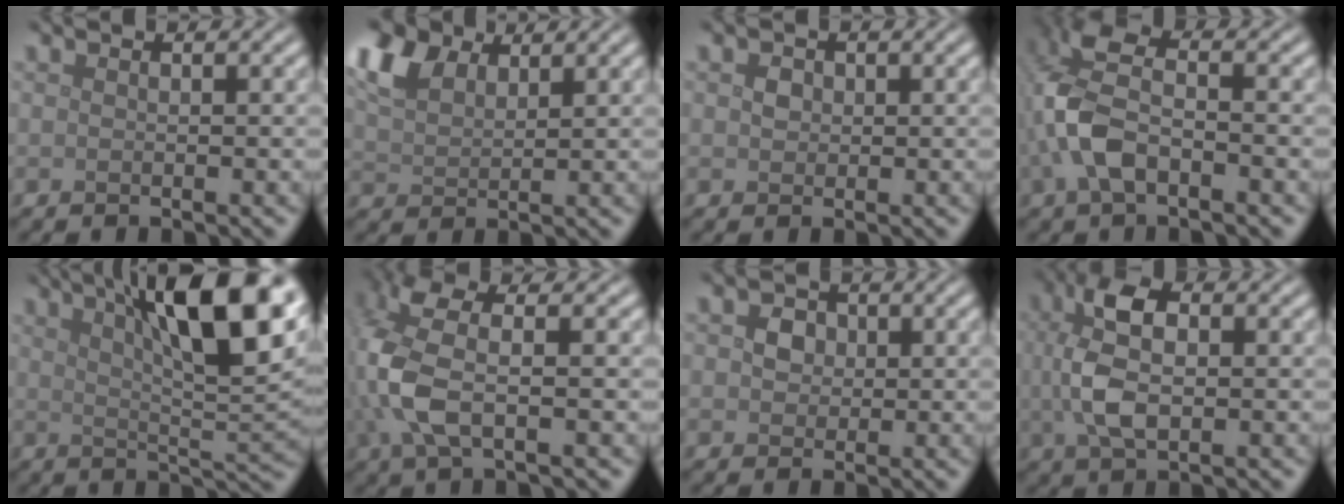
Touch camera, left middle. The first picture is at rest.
{"total": 7.1, "force": [4.5, 3.8, 4.0], "torque": [-0.113, 0.023, 0.080]}
{"total": 1.0, "force": [0.1, 1.0, 0.3], "torque": [-0.006, -0.002, 0.000]}
{"total": 6.2, "force": [-1.6, 3.3, 5.0], "torque": [-0.124, 0.011, -0.042]}
{"total": 13.1, "force": [5.8, 3.6, 11.1], "torque": [-0.153, 0.013, 0.088]}
{"total": 6.0, "force": [-0.6, 2.5, 5.4], "torque": [-0.134, 0.010, -0.017]}
{"total": 1.8, "force": [0.1, 1.6, 0.7], "torque": [-0.008, -0.002, 0.000]}
{"total": 5.8, "force": [0.4, 3.1, 4.9], "torque": [-0.109, 0.007, 0.003]}